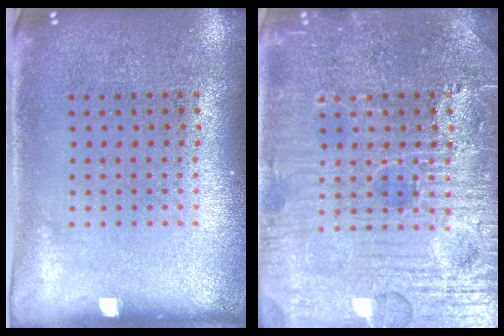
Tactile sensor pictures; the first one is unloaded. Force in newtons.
{"total": 4.9, "press": 4.9, "slide": 0.4}